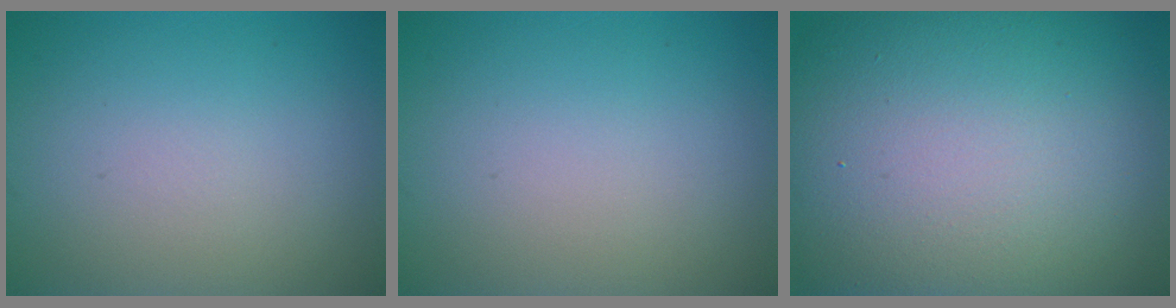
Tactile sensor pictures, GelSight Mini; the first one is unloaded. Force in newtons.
{"total": 0.0}
{"total": 19.7, "press": 19.6, "slide": 1.3}